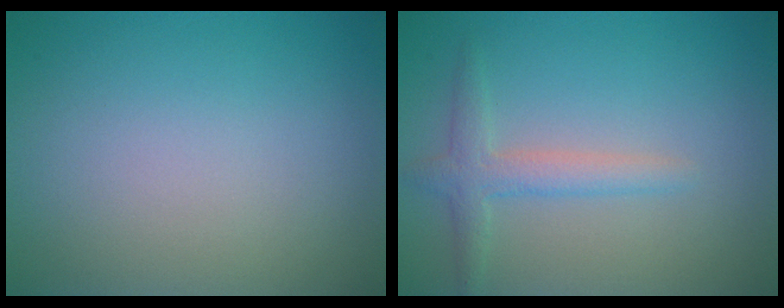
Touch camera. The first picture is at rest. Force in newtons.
{"total": 2.4, "press": 2.4, "slide": 0.1}